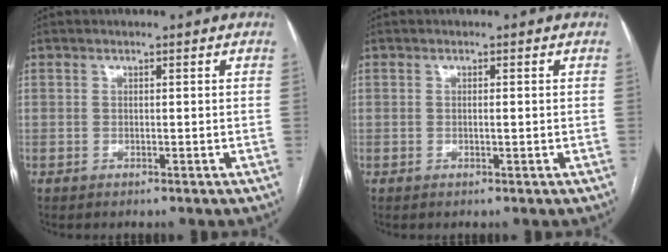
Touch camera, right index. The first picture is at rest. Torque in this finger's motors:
{"motor_torque": [-0.13, -0.06, -0.05, 0.00]}